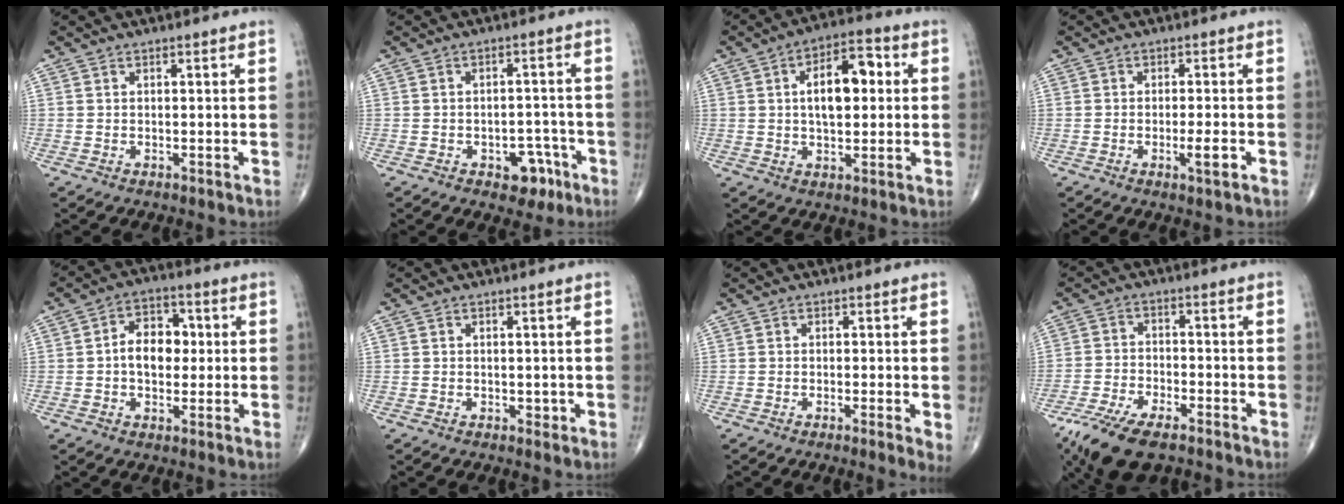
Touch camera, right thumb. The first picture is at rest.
{"total": 6.0, "force": [-3.1, 3.8, 3.5], "torque": [-0.017, 0.028, -0.037]}
{"total": 11.3, "force": [1.7, 5.9, 9.5], "torque": [-0.127, 0.017, 0.021]}
{"total": 3.1, "force": [-1.1, 0.4, 2.9], "torque": [-0.048, -0.003, -0.020]}
{"total": 8.0, "force": [-0.1, 5.9, 5.4], "torque": [-0.054, 0.024, -0.013]}
{"total": 0.8, "force": [-0.1, 0.7, 0.5], "torque": [0.000, 0.001, -0.003]}
{"total": 2.5, "force": [-0.5, 0.2, 2.4], "torque": [-0.044, -0.008, -0.014]}
{"total": 11.6, "force": [-8.0, 4.2, 7.3], "torque": [-0.140, 0.012, -0.149]}